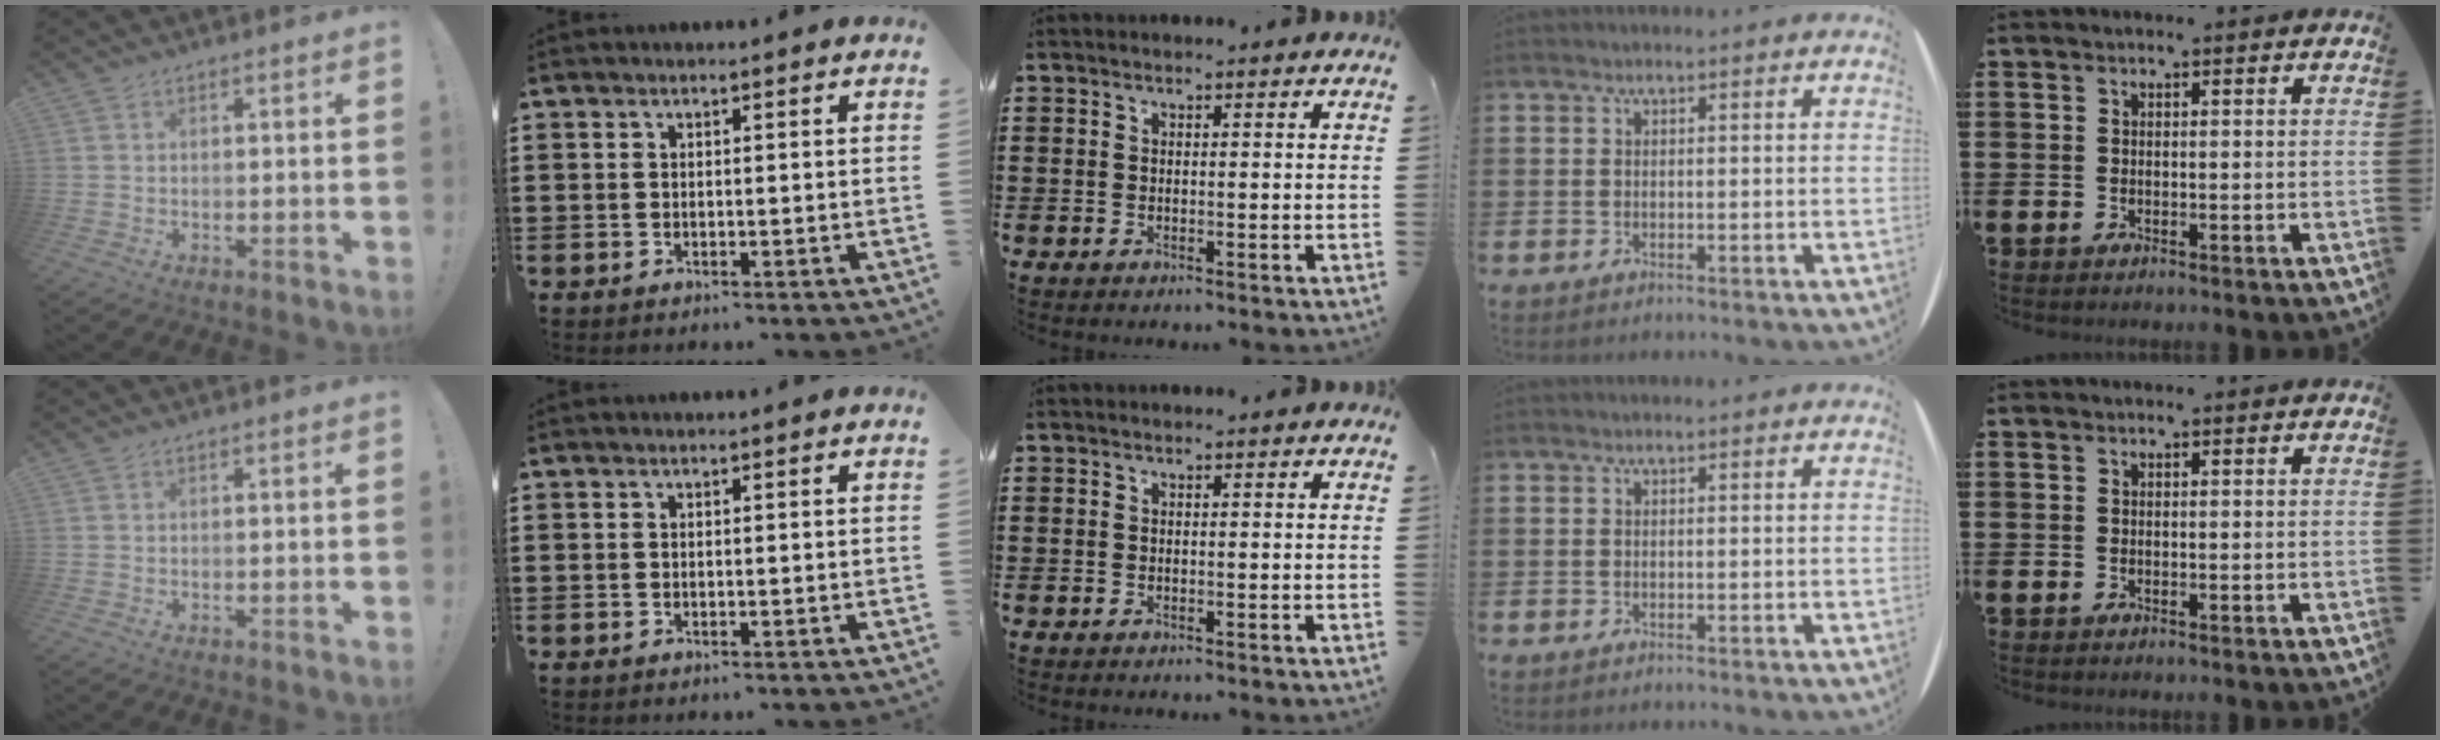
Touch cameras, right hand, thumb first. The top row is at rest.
{}